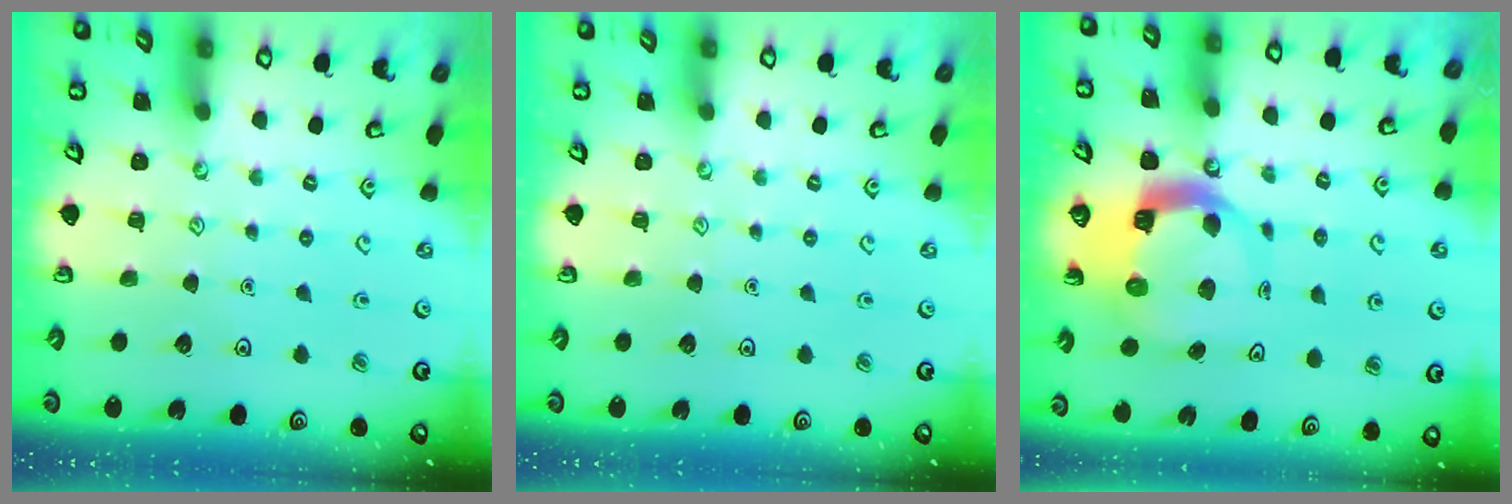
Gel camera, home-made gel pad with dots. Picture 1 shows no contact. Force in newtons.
{"total": 0.0}
{"total": 8.0, "press": 8.0, "slide": 1.1}